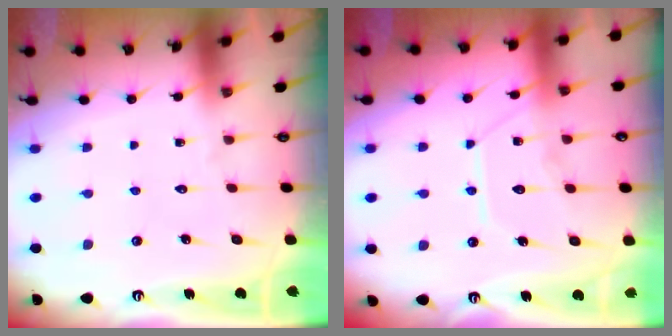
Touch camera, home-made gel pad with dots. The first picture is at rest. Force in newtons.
{"total": 10.5, "press": 10.4, "slide": 0.9}